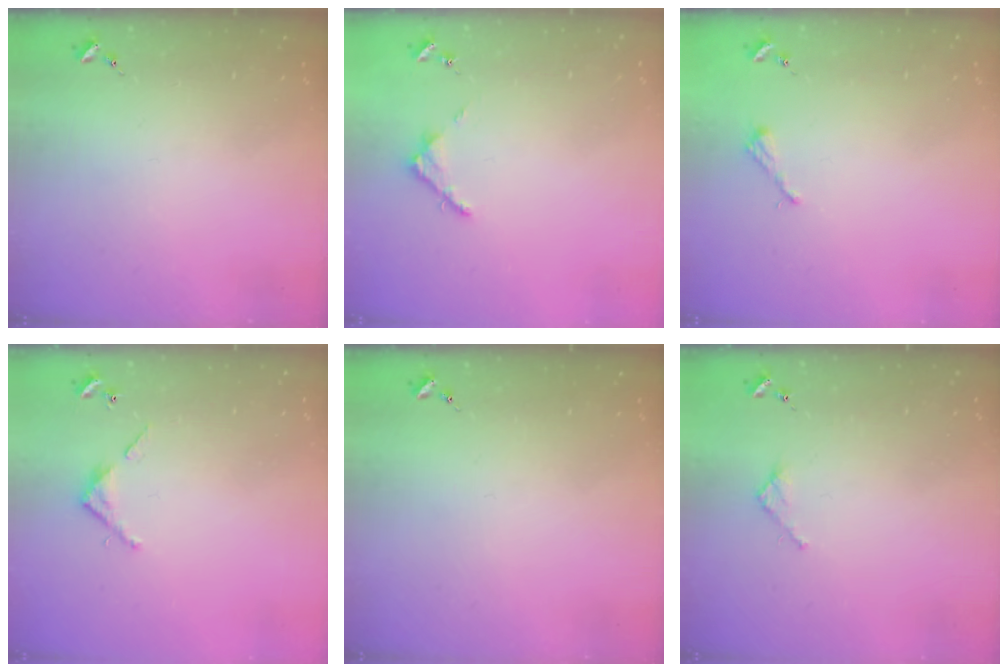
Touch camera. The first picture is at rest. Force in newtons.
{"total": 3.6, "press": 3.6, "slide": 0.3}
{"total": 2.6, "press": 2.6, "slide": 0.3}
{"total": 3.5, "press": 3.5, "slide": 0.2}
{"total": 0.0}
{"total": 2.7, "press": 2.7, "slide": 0.2}